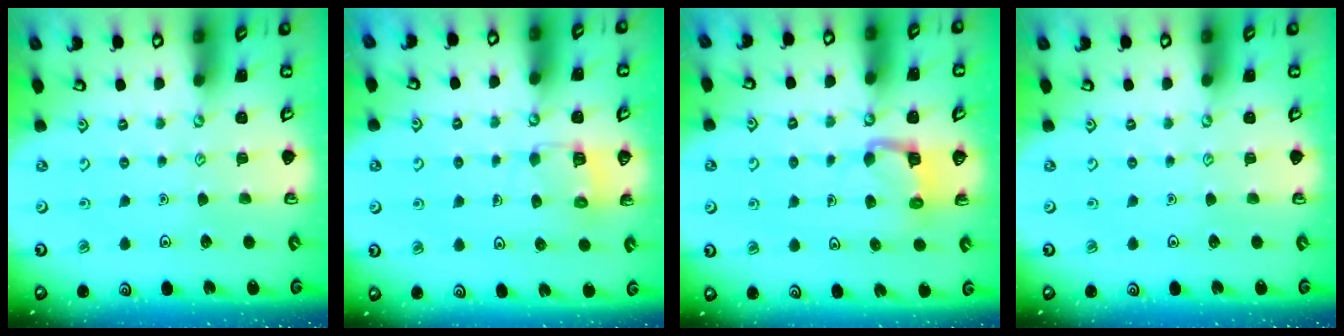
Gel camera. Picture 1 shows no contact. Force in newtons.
{"total": 5.6, "press": 5.6, "slide": 0.4}
{"total": 4.2, "press": 4.2, "slide": 0.2}
{"total": 0.0}